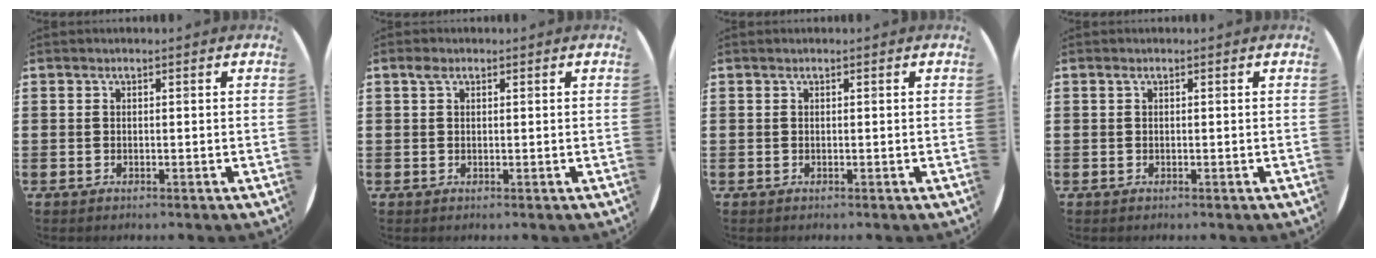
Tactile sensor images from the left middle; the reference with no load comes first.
{"total": 1.0, "force": [0.6, 0.6, 0.6], "torque": [-0.007, 0.002, 0.009]}
{"total": 0.0}
{"total": 0.0}